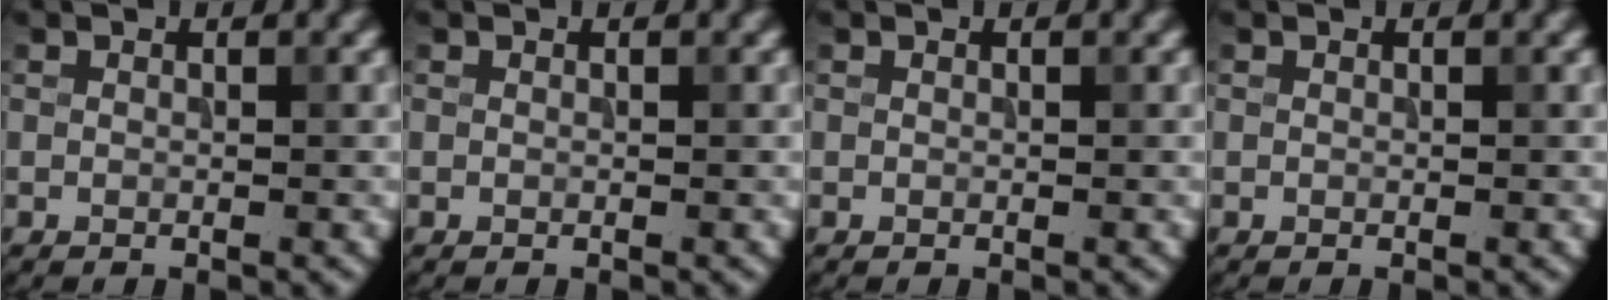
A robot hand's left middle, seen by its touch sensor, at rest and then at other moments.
{"total": 0.0}
{"total": 0.0}
{"total": 0.0}